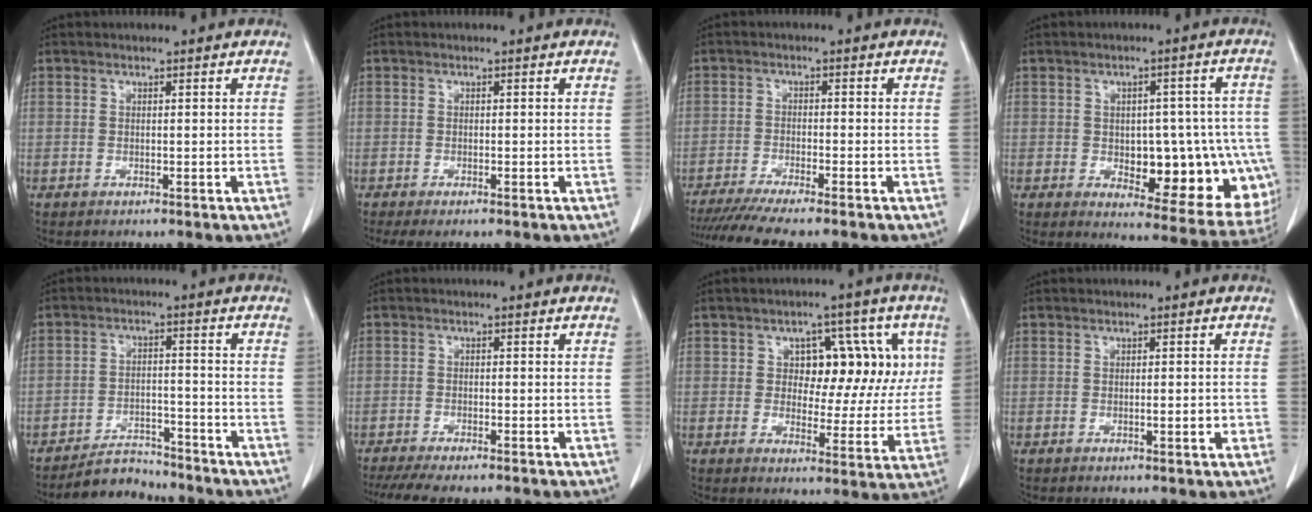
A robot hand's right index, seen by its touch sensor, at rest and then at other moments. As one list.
[{"total": 2.4, "force": [-1.9, 0.5, 1.5], "torque": [-0.022, -0.008, -0.028]}, {"total": 9.9, "force": [-8.6, -0.4, 5.0], "torque": [-0.063, -0.023, -0.134]}, {"total": 15.5, "force": [-3.5, 7.7, 13.0], "torque": [-0.110, 0.024, -0.024]}, {"total": 5.7, "force": [-5.5, 1.4, 0.3], "torque": [-0.006, 0.000, -0.091]}, {"total": 8.8, "force": [-7.4, 1.5, 4.6], "torque": [-0.063, -0.010, -0.111]}, {"total": 10.9, "force": [2.8, 6.4, 8.4], "torque": [-0.091, 0.029, 0.040]}, {"total": 1.5, "force": [-0.3, 0.4, 1.4], "torque": [-0.022, 0.000, -0.003]}]